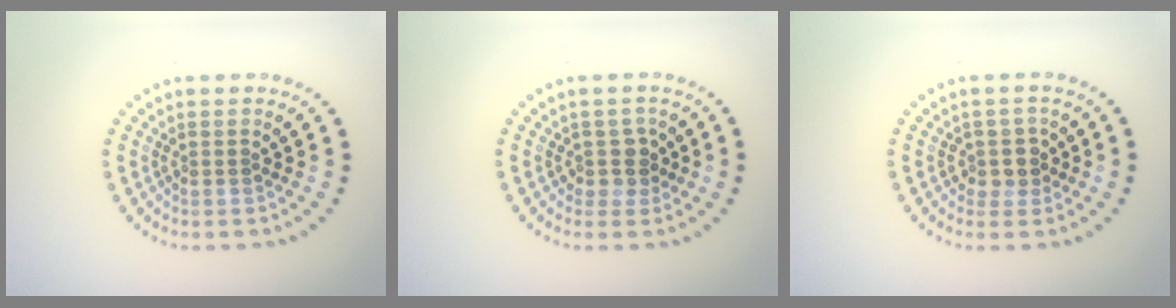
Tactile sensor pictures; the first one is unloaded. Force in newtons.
{"total": 1.8, "press": 1.5, "slide": 0.9}
{"total": 2.1, "press": 1.6, "slide": 1.3}